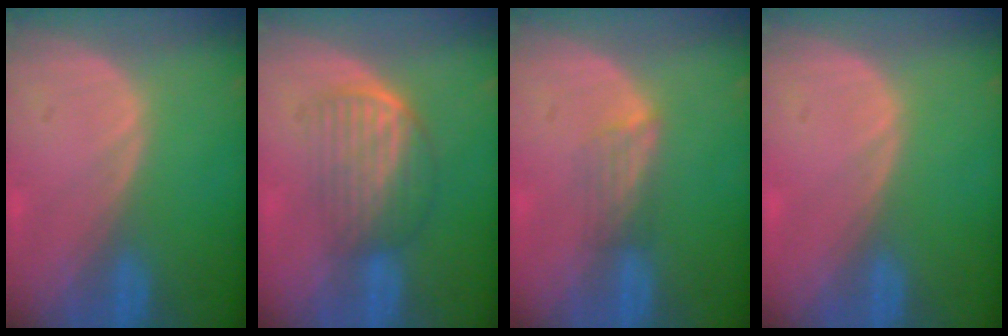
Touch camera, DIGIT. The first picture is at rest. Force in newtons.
{"total": 7.2, "press": 6.0, "slide": 4.0}
{"total": 2.8, "press": 2.5, "slide": 1.4}
{"total": 0.6, "press": 0.1, "slide": 0.6}